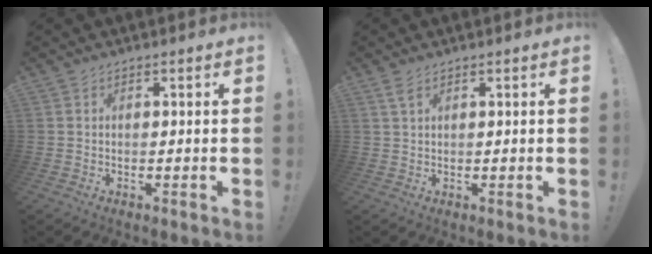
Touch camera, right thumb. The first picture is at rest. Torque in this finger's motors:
{"motor_torque": [0.10, 0.07, 0.16, 0.27, -0.07]}